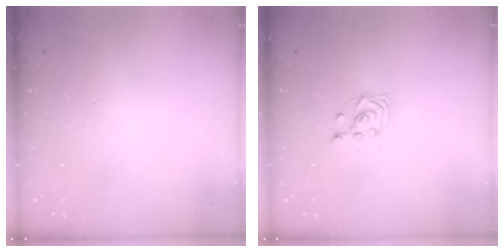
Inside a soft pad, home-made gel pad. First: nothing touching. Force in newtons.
{"total": 2.9, "press": 2.9, "slide": 0.6}